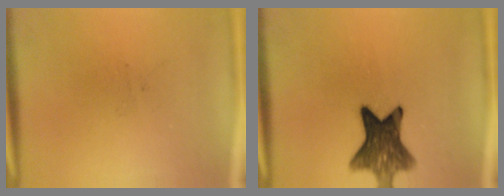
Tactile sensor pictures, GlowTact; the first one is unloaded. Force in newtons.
{"total": 10.0}